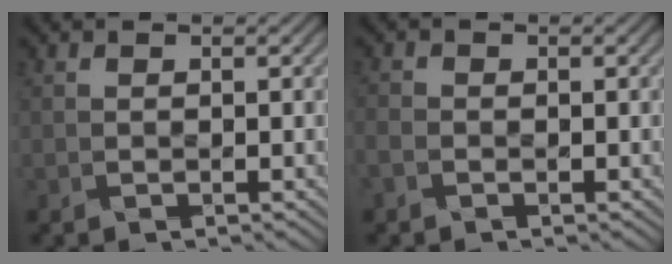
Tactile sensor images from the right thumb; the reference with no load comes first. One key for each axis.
{"total": 1.7, "fx": -1.2, "fy": 0.9, "fz": 0.8, "tx": -0.035, "ty": 0.000, "tz": -0.017}